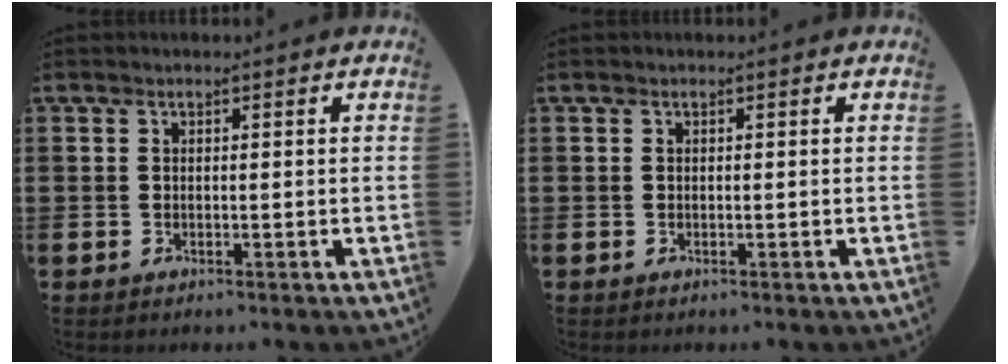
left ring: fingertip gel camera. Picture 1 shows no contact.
{"total": 0.0}